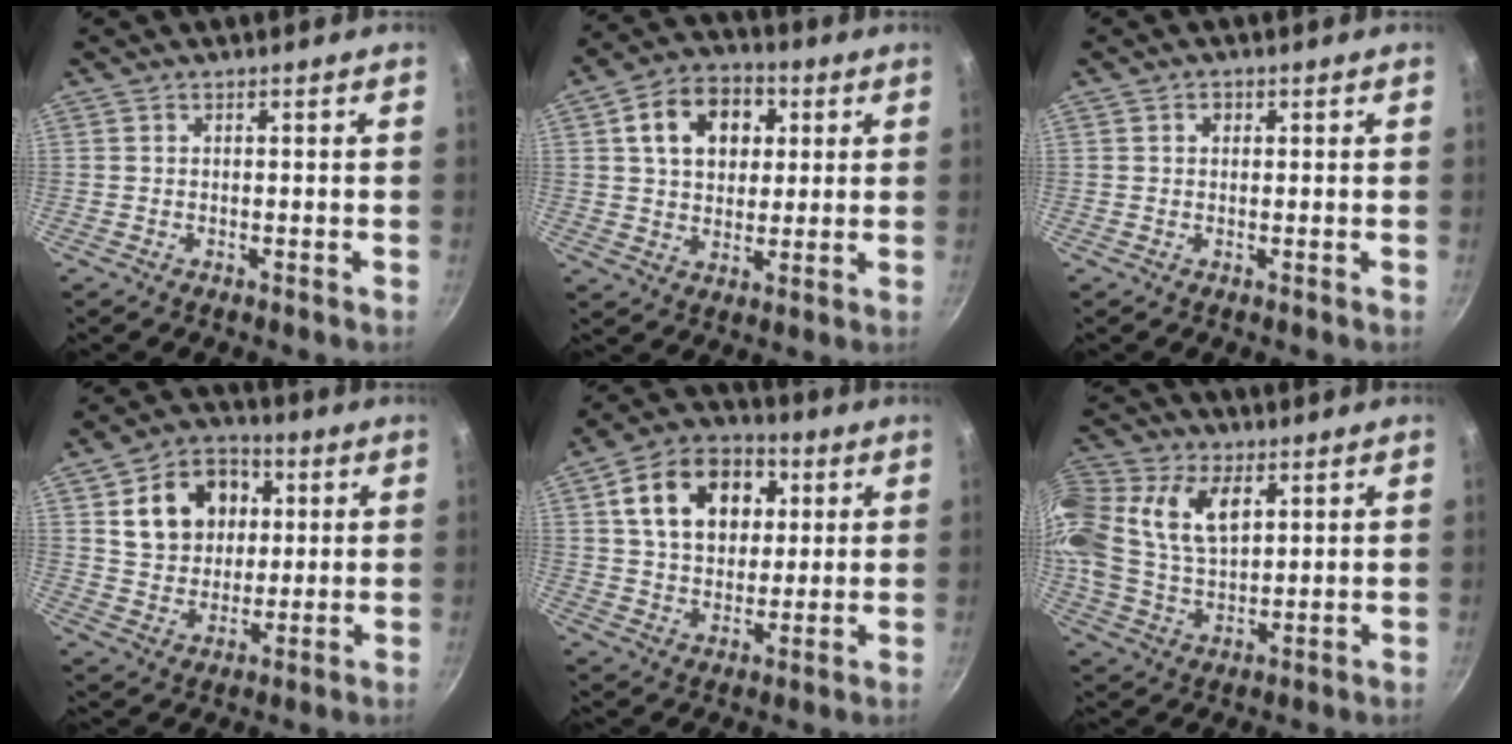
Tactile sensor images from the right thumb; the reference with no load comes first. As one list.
[{"total": 13.1, "force": [3.8, 9.7, 8.1], "torque": [-0.104, 0.013, 0.052]}, {"total": 1.3, "force": [0.4, 1.1, 0.6], "torque": [-0.004, 0.000, 0.004]}, {"total": 14.3, "force": [3.6, 11.5, 7.8], "torque": [-0.099, 0.008, 0.060]}, {"total": 16.8, "force": [4.7, 12.2, 10.6], "torque": [-0.147, 0.012, 0.070]}, {"total": 23.5, "force": [7.8, 15.6, 15.7], "torque": [-0.362, 0.030, 0.140]}]